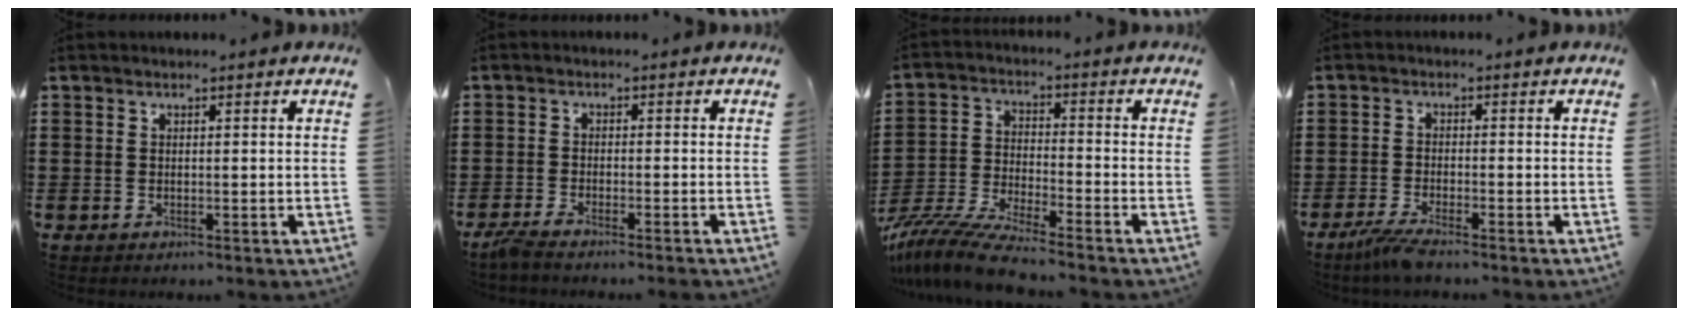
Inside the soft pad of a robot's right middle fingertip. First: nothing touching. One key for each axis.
{"total": 2.4, "fx": -2.1, "fy": -0.3, "fz": 1.2, "tx": -0.035, "ty": -0.007, "tz": -0.043}
{"total": 8.4, "fx": -7.9, "fy": 0.2, "fz": 2.9, "tx": -0.069, "ty": -0.001, "tz": -0.157}
{"total": 3.0, "fx": -2.5, "fy": -0.1, "fz": 1.7, "tx": -0.045, "ty": -0.011, "tz": -0.049}